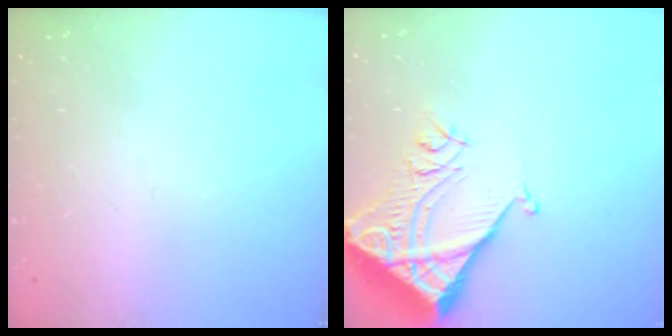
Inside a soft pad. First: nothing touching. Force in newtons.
{"total": 9.6, "press": 9.5, "slide": 1.1}